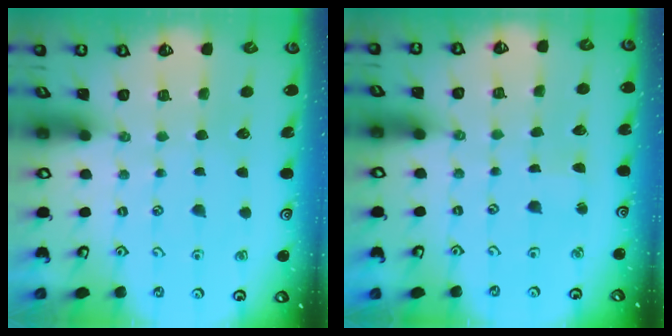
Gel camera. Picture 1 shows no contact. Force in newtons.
{"total": 2.5, "press": 2.5, "slide": 0.2}